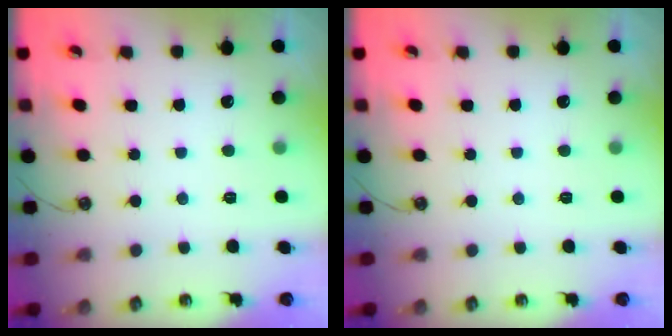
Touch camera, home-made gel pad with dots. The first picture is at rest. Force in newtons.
{"total": 0.0}